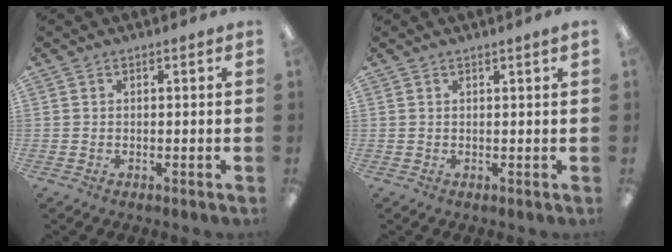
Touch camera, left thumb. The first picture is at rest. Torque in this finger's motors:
{"motor_torque": [0.02, -0.13, 0.13, 0.00, 0.00]}